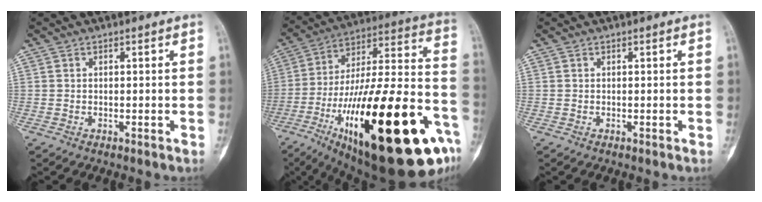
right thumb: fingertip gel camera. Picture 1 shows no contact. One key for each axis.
{"total": 40.7, "fx": -16.8, "fy": 11.9, "fz": 35.1, "tx": -0.505, "ty": 0.047, "tz": -0.259}
{"total": 0.0}